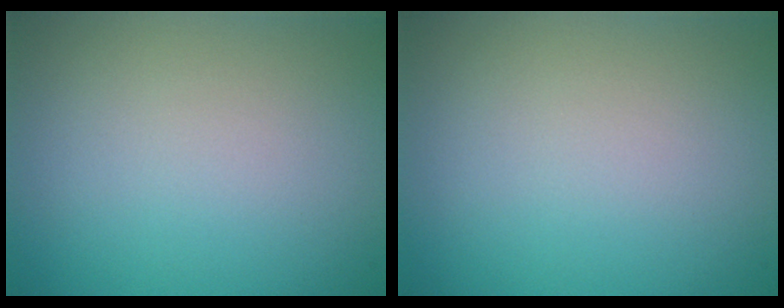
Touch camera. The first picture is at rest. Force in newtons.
{"total": 0.0}